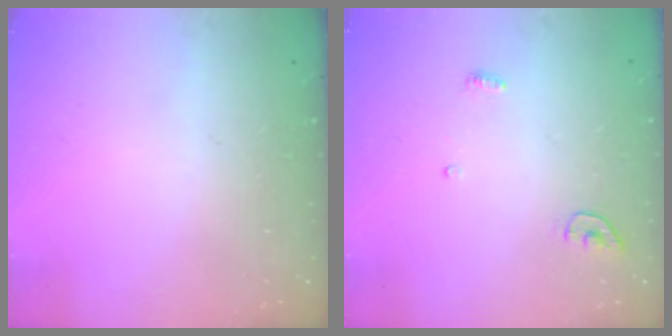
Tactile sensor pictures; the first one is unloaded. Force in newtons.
{"total": 4.6, "press": 4.6, "slide": 0.4}